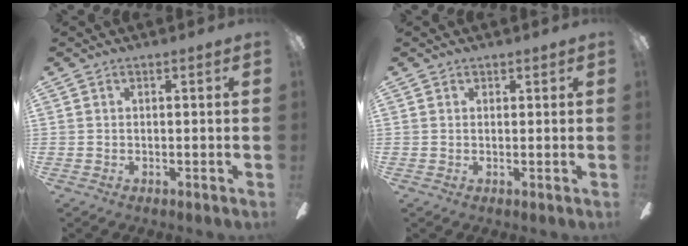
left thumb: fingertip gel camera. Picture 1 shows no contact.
{"total": 1.0, "force": [0.8, 0.6, 0.1], "torque": [0.006, -0.002, 0.013]}